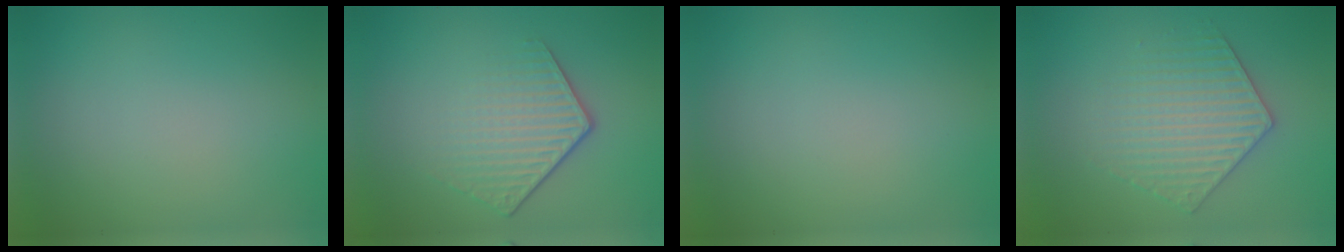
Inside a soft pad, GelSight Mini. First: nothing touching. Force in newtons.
{"total": 4.2, "press": 2.9, "slide": 3.1}
{"total": 0.0}
{"total": 3.6, "press": 3.5, "slide": 0.5}